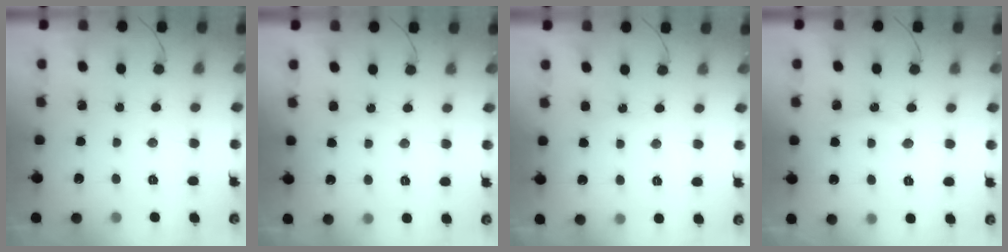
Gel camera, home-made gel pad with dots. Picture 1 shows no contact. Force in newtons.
{"total": 4.8, "press": 4.8, "slide": 0.6}
{"total": 4.2, "press": 4.2, "slide": 0.4}
{"total": 6.3, "press": 6.3, "slide": 0.0}